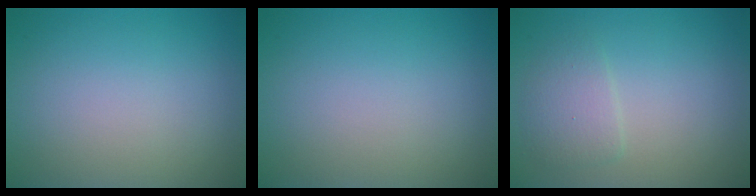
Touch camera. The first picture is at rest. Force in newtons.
{"total": 0.0}
{"total": 2.0, "press": 2.0, "slide": 0.1}